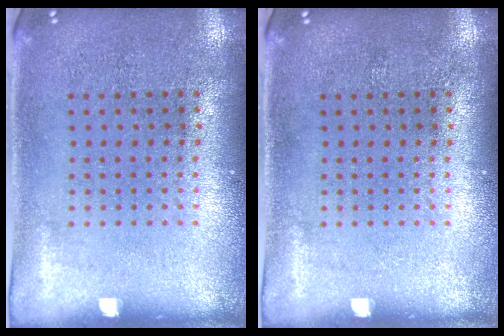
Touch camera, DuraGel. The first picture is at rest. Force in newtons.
{"total": 0.0}